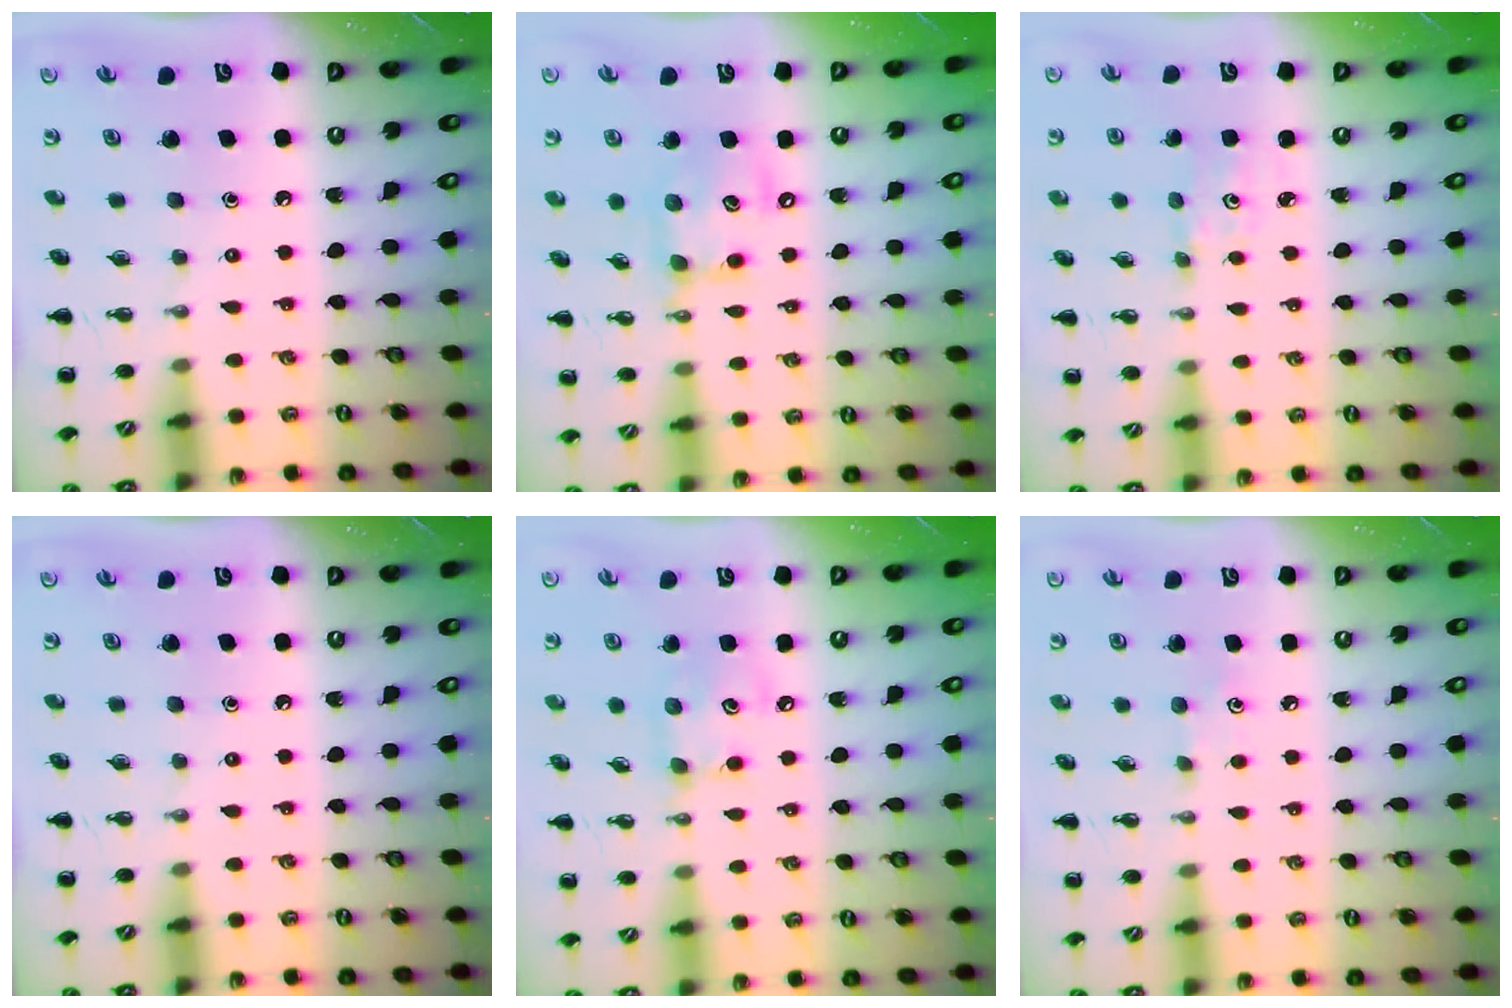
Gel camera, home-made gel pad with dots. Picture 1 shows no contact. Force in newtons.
{"total": 12.1, "press": 12.0, "slide": 1.8}
{"total": 1.2, "press": 1.1, "slide": 0.4}
{"total": 0.0}
{"total": 6.5, "press": 6.5, "slide": 0.5}
{"total": 4.8, "press": 4.5, "slide": 1.6}